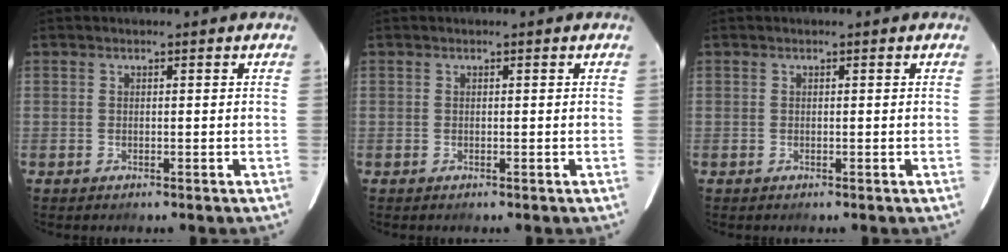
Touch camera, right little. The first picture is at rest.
{"total": 0.0}
{"total": 0.0}